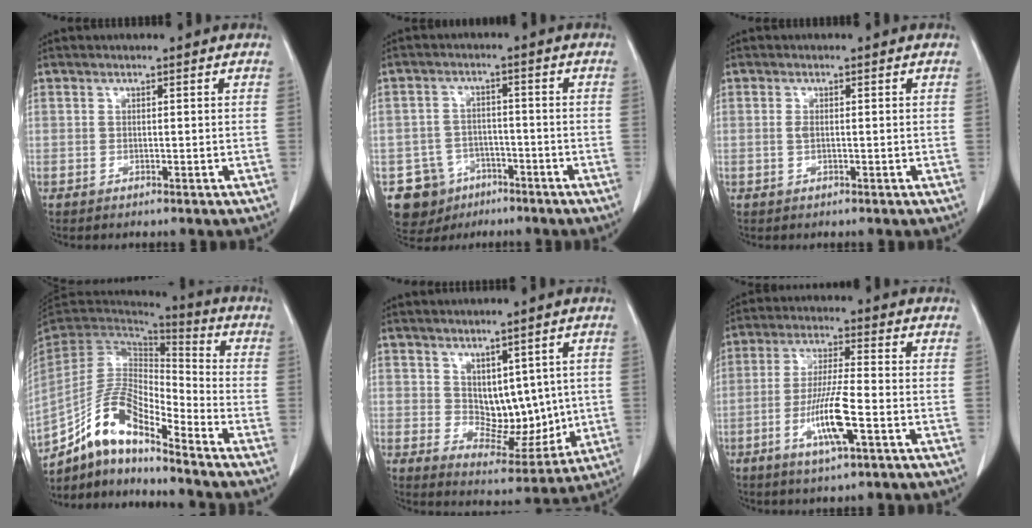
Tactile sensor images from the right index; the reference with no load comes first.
{"total": 7.9, "force": [-4.2, 6.7, 0.9], "torque": [-0.019, 0.011, -0.057]}
{"total": 0.9, "force": [0.1, 0.3, 0.8], "torque": [-0.018, 0.001, 0.003]}
{"total": 13.6, "force": [-10.2, 3.2, 8.3], "torque": [-0.162, 0.019, -0.192]}
{"total": 8.2, "force": [1.6, 5.3, 6.0], "torque": [-0.075, 0.001, 0.049]}
{"total": 9.1, "force": [-3.1, 0.5, 8.6], "torque": [-0.166, -0.010, -0.058]}